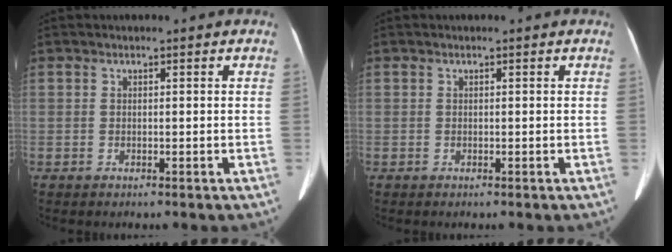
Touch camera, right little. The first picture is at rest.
{"total": 0.0}